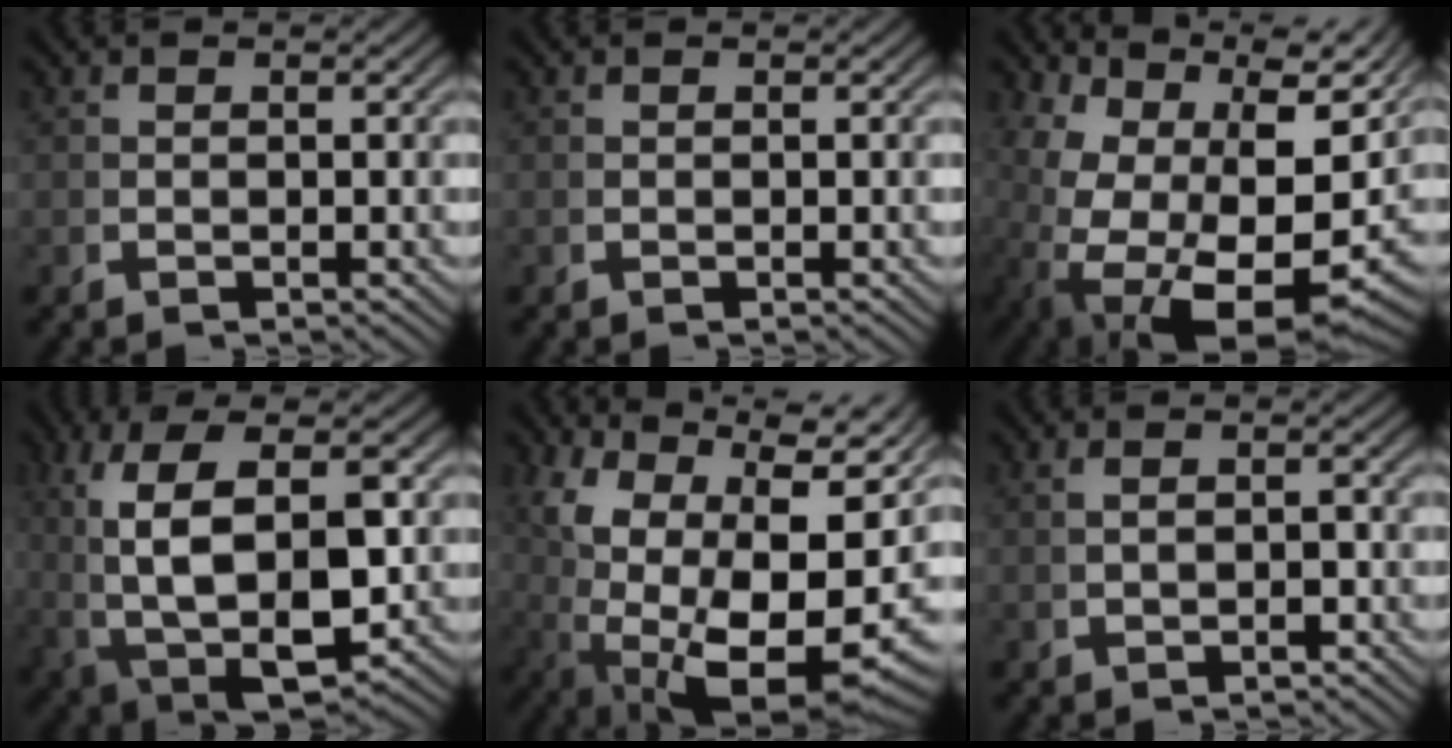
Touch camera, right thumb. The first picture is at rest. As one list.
[{"total": 0.0}, {"total": 18.5, "force": [0.5, 11.7, 14.3], "torque": [-0.259, -0.066, 0.043]}, {"total": 12.7, "force": [-0.9, 7.4, 10.3], "torque": [-0.226, -0.042, 0.015]}, {"total": 20.6, "force": [0.6, 13.2, 15.8], "torque": [-0.284, -0.070, 0.054]}, {"total": 1.4, "force": [0.0, 0.6, 1.3], "torque": [-0.020, 0.004, 0.005]}]